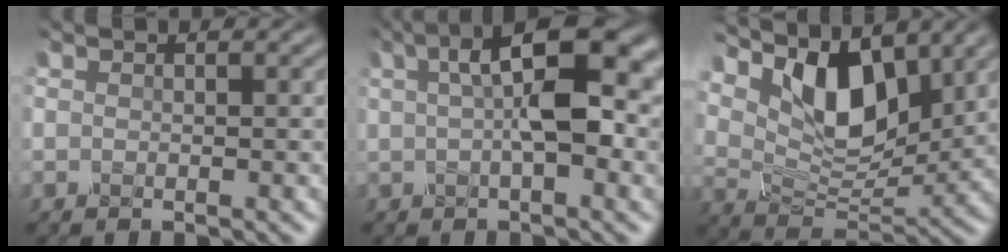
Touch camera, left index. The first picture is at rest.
{"total": 8.1, "force": [1.6, 3.0, 7.4], "torque": [-0.115, 0.017, 0.019]}
{"total": 8.6, "force": [4.2, 4.5, 6.1], "torque": [-0.107, -0.003, 0.071]}